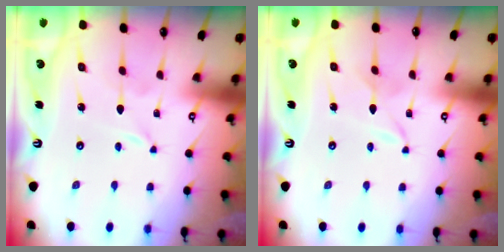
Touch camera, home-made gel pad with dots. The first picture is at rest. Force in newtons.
{"total": 1.5, "press": 1.5, "slide": 0.3}